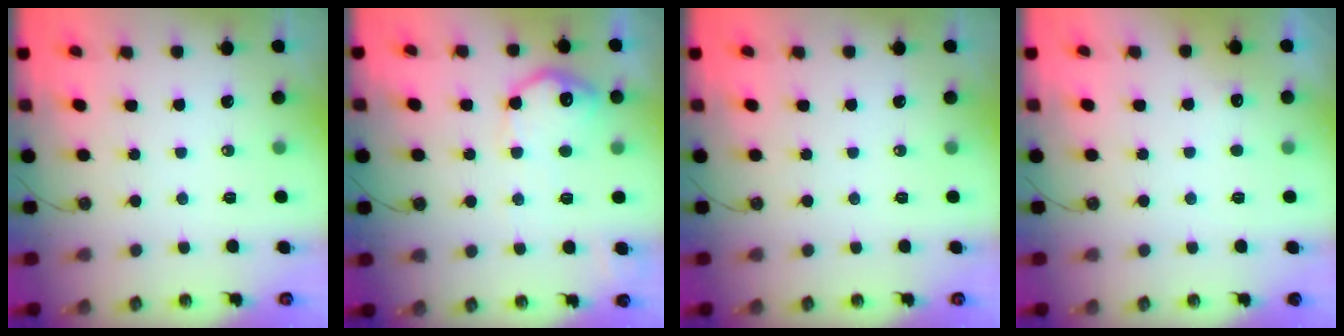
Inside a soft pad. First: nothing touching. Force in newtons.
{"total": 12.2, "press": 12.2, "slide": 0.4}
{"total": 0.0}
{"total": 1.5, "press": 1.2, "slide": 0.9}